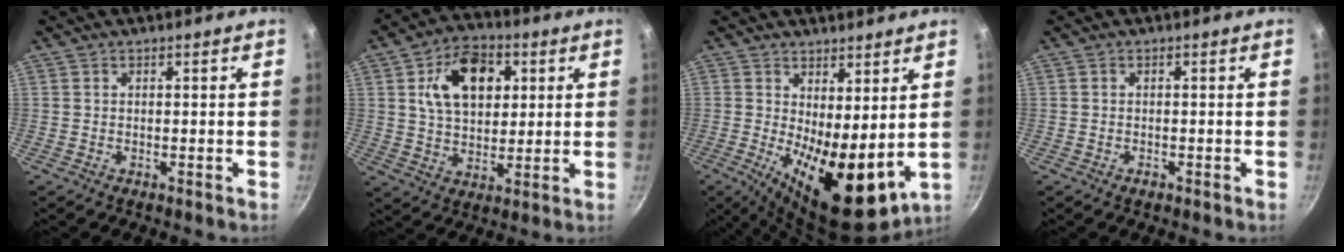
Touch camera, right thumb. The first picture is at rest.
{"total": 13.9, "force": [4.0, 9.3, 9.6], "torque": [-0.123, -0.002, 0.063]}
{"total": 14.3, "force": [0.6, 6.0, 13.0], "torque": [-0.171, -0.025, 0.024]}
{"total": 1.0, "force": [-0.6, 0.6, 0.5], "torque": [-0.010, 0.003, -0.010]}